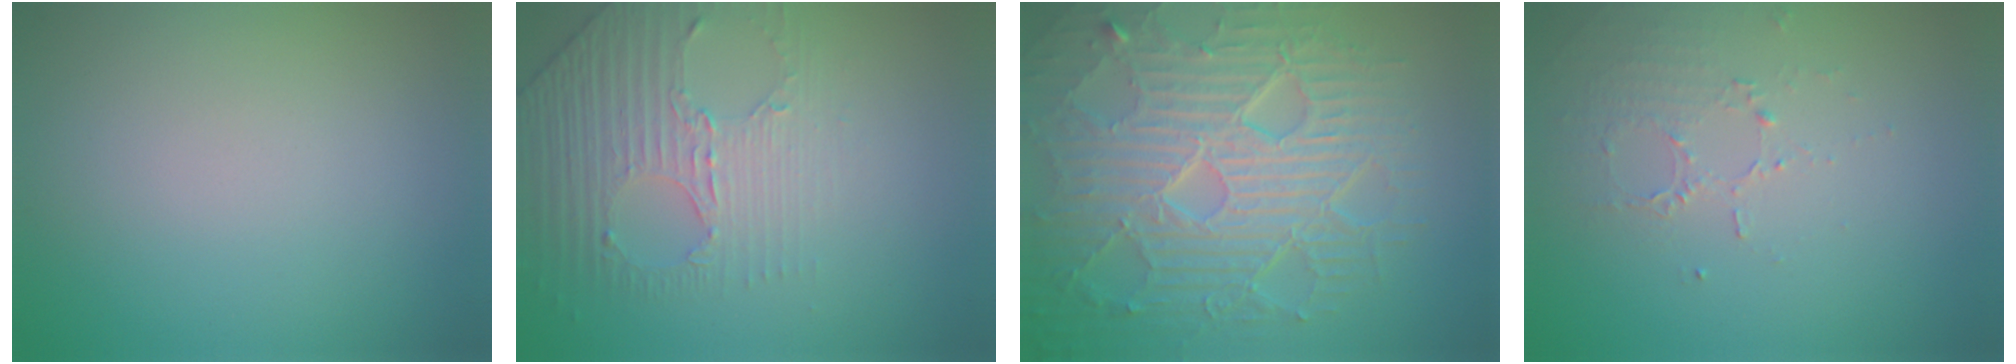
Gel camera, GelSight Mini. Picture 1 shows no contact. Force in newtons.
{"total": 4.5, "press": 3.2, "slide": 3.1}
{"total": 10.4, "press": 6.7, "slide": 8.0}
{"total": 1.4, "press": 0.8, "slide": 1.2}